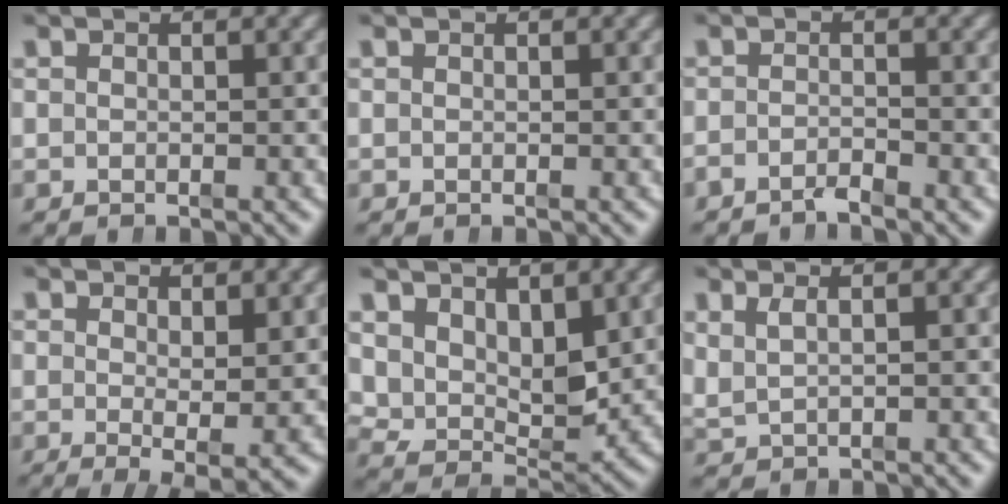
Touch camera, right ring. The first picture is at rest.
{"total": 0.0}
{"total": 1.8, "force": [-1.8, 0.0, 0.3], "torque": [0.000, -0.002, -0.033]}
{"total": 2.8, "force": [-0.5, 0.2, 2.8], "torque": [-0.035, -0.024, 0.003]}
{"total": 6.2, "force": [2.2, 4.3, 3.9], "torque": [-0.081, -0.027, 0.042]}
{"total": 1.6, "force": [0.9, 0.8, 1.1], "torque": [-0.027, 0.001, 0.024]}